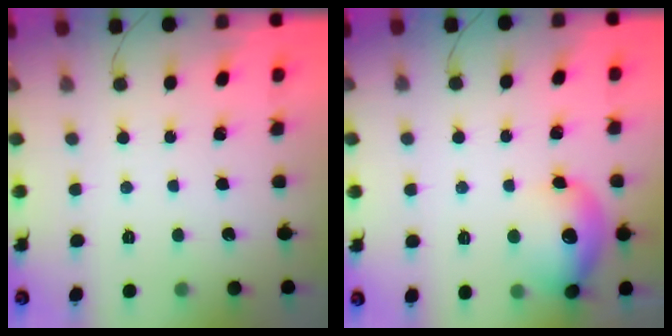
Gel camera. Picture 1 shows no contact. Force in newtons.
{"total": 13.2, "press": 13.1, "slide": 1.5}